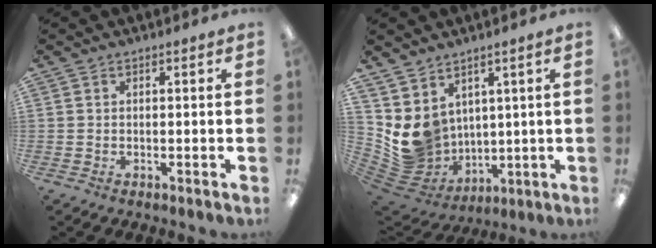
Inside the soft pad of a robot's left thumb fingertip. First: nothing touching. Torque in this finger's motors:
{"motor_torque": [0.44, 0.71, 0.78, -0.93, 0.07]}